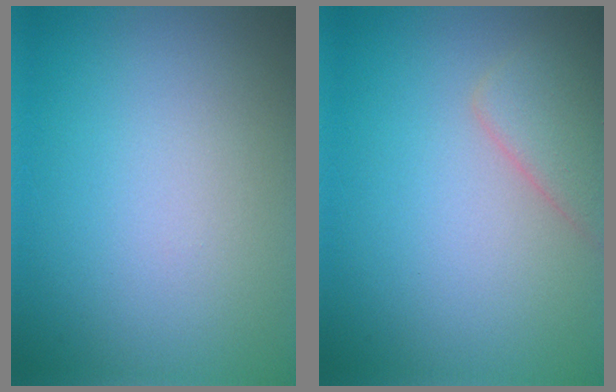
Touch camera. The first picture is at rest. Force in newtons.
{"total": 2.9, "press": 2.9, "slide": 0.1}